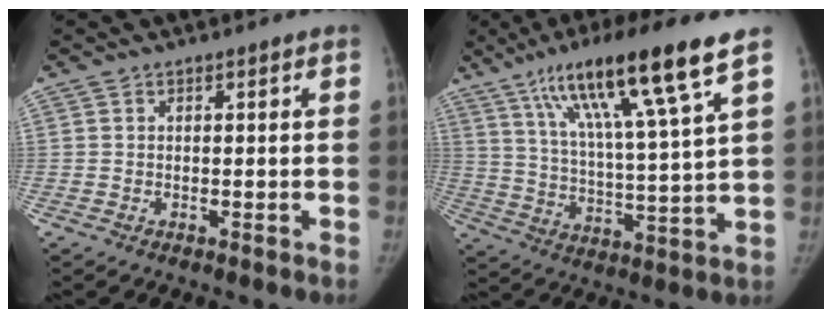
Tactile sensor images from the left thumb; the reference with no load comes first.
{"total": 19.5, "force": [11.3, 1.7, 15.8], "torque": [-0.265, -0.033, 0.195]}